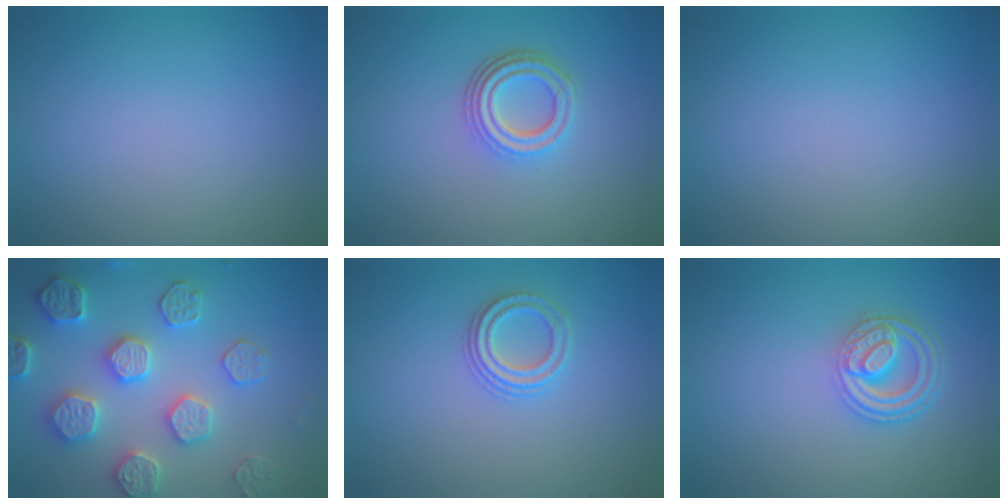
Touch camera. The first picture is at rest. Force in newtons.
{"total": 4.0, "press": 3.0, "slide": 2.6}
{"total": 0.0}
{"total": 5.6, "press": 5.5, "slide": 1.2}
{"total": 2.4, "press": 2.2, "slide": 0.8}
{"total": 4.5, "press": 3.4, "slide": 2.9}